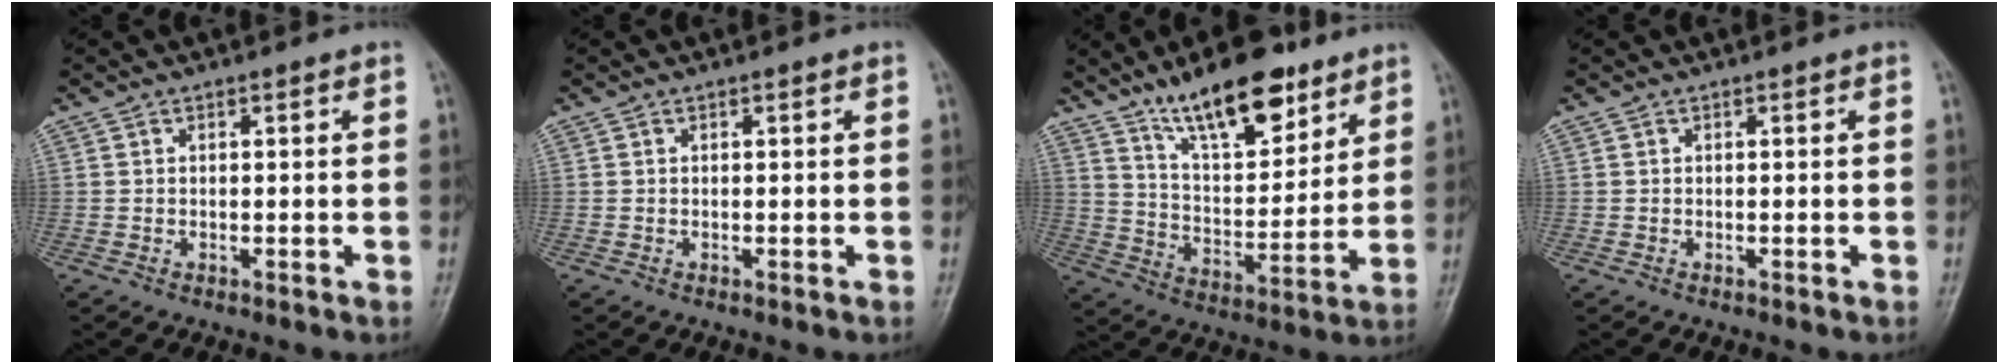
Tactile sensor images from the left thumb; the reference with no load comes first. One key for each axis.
{"total": 0.0}
{"total": 16.8, "fx": 11.6, "fy": 6.4, "fz": 10.4, "tx": -0.132, "ty": -0.065, "tz": 0.202}
{"total": 0.0}